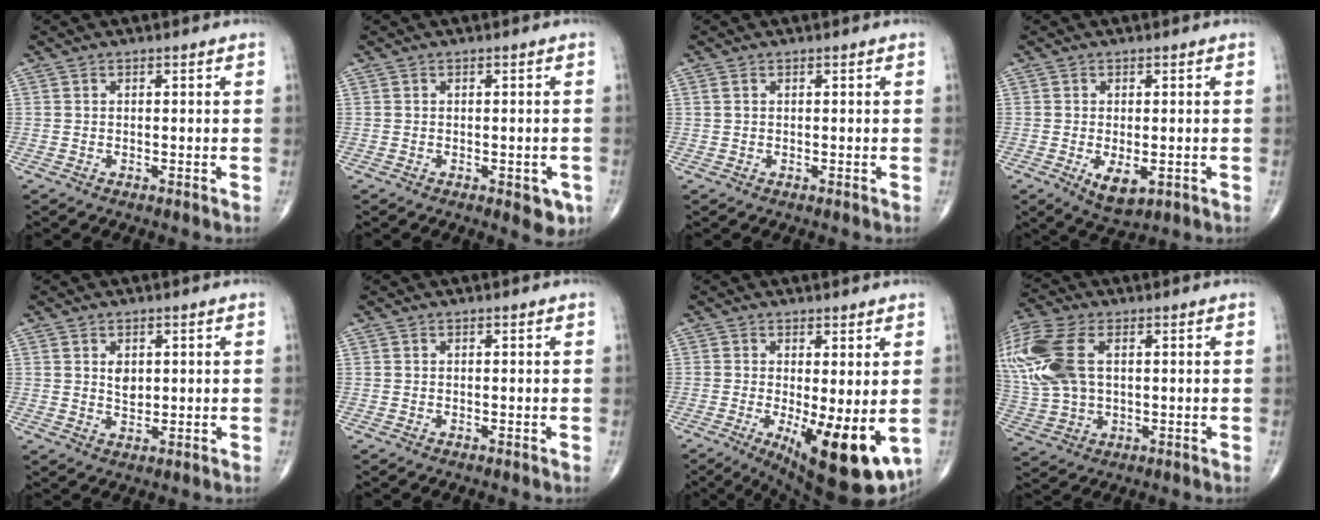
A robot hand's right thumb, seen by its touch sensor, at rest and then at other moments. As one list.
[{"total": 3.8, "force": [-1.5, 1.8, 3.0], "torque": [-0.016, 0.001, -0.013]}, {"total": 0.7, "force": [0.3, 0.3, 0.5], "torque": [-0.014, 0.009, 0.008]}, {"total": 5.1, "force": [-1.4, 2.5, 4.2], "torque": [-0.066, -0.012, -0.015]}, {"total": 4.2, "force": [0.7, 2.1, 3.5], "torque": [-0.063, -0.009, 0.015]}, {"total": 0.0}, {"total": 14.1, "force": [-2.8, 4.6, 13.0], "torque": [-0.179, -0.031, -0.026]}, {"total": 20.0, "force": [5.0, 12.2, 15.0], "torque": [-0.392, 0.014, 0.099]}]